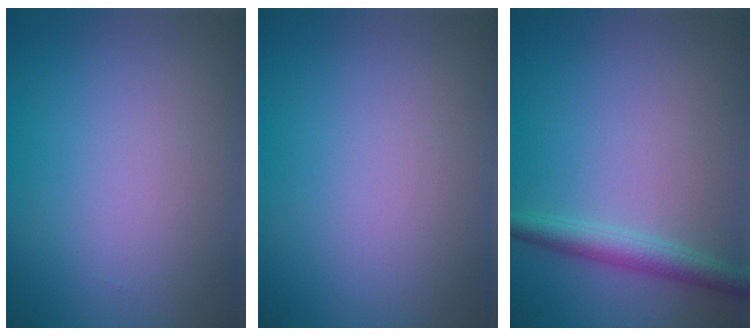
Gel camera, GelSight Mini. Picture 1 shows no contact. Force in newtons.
{"total": 0.0}
{"total": 2.6, "press": 2.6, "slide": 0.1}